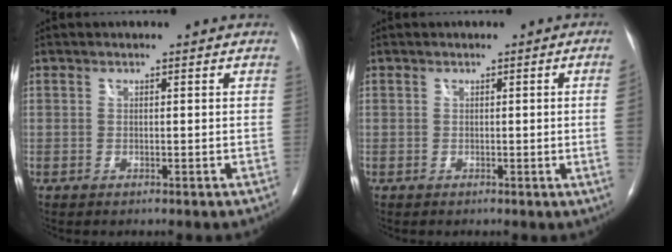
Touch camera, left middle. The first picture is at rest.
{"total": 2.9, "force": [-0.2, -1.2, 2.6], "torque": [-0.033, -0.004, -0.001]}